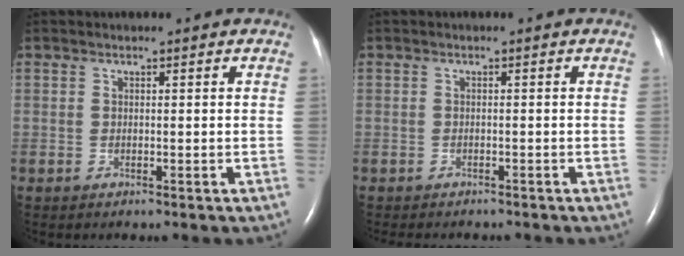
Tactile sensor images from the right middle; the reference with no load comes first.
{"total": 5.6, "force": [-4.9, 1.7, 2.2], "torque": [-0.028, -0.005, -0.059]}